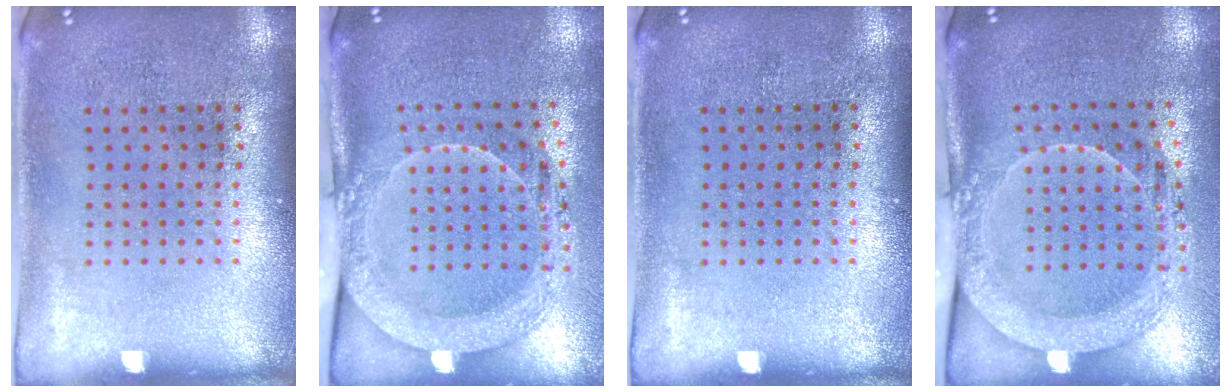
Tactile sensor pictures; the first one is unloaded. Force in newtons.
{"total": 2.0, "press": 2.0, "slide": 0.3}
{"total": 0.0}
{"total": 2.0, "press": 2.0, "slide": 0.3}